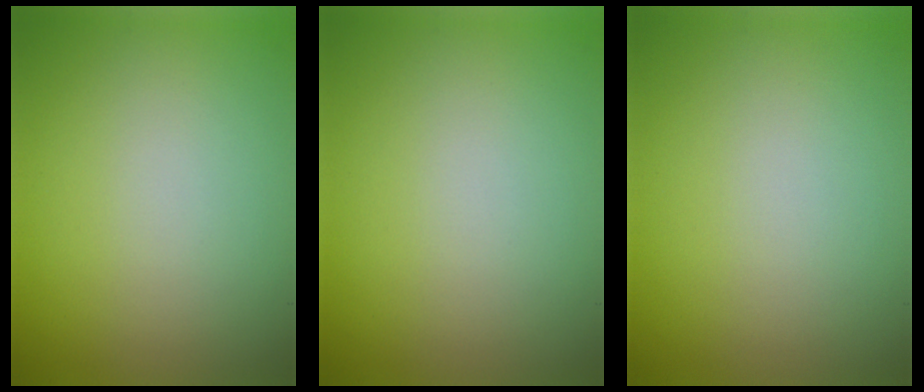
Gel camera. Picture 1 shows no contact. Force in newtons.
{"total": 0.0}
{"total": 0.0}